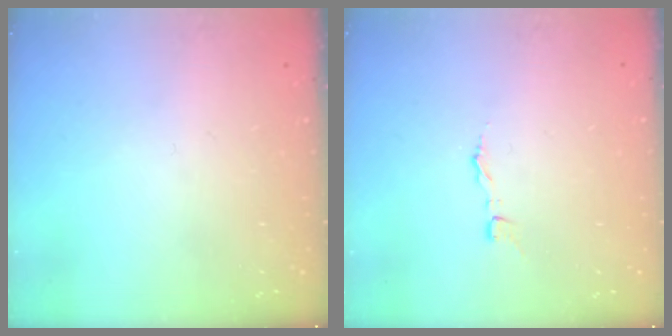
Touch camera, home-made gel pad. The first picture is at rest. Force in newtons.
{"total": 2.9, "press": 2.9, "slide": 0.3}